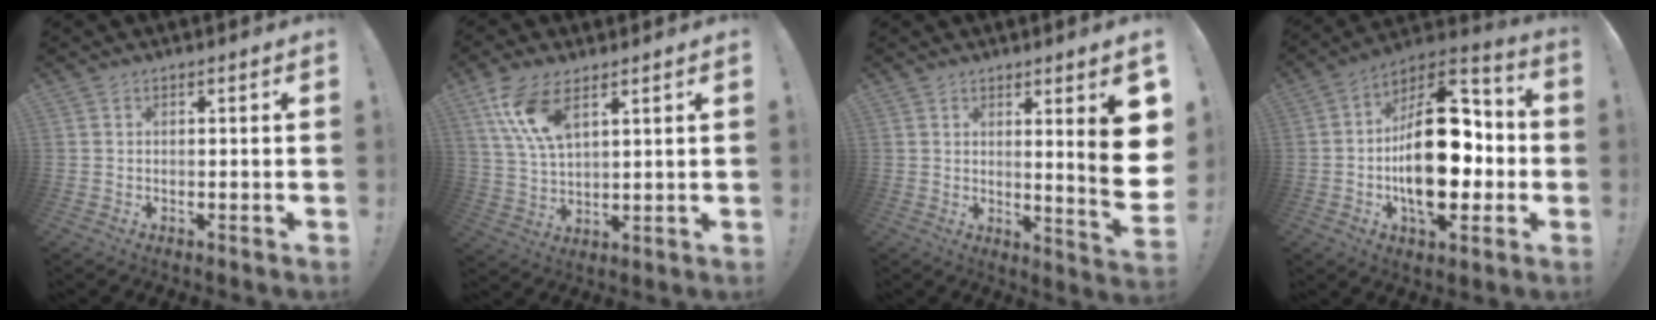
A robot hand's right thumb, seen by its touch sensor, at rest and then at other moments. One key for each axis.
{"total": 11.2, "fx": 6.6, "fy": 4.7, "fz": 7.8, "tx": -0.158, "ty": -0.026, "tz": 0.121}
{"total": 11.9, "fx": 2.5, "fy": 0.8, "fz": 11.6, "tx": -0.148, "ty": -0.036, "tz": 0.032}
{"total": 25.1, "fx": -2.1, "fy": 14.2, "fz": 20.6, "tx": -0.332, "ty": 0.019, "tz": -0.027}